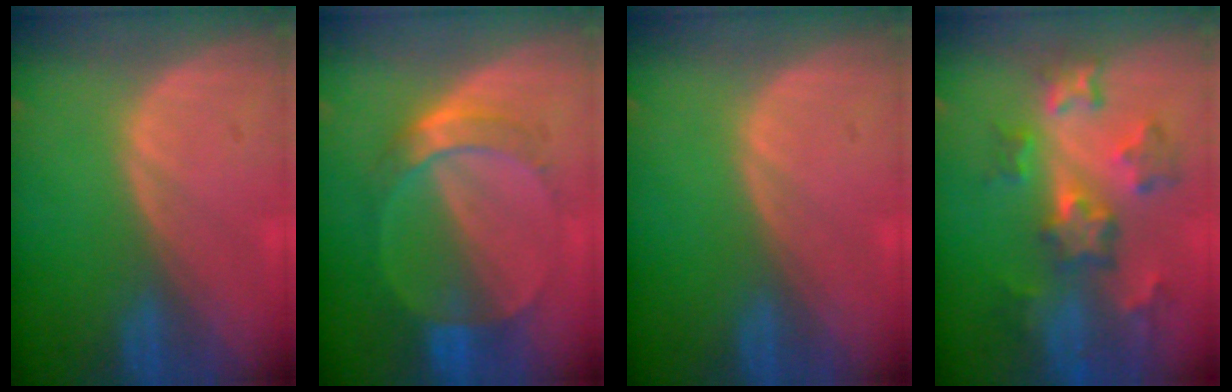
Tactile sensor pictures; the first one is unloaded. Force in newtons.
{"total": 7.1, "press": 6.3, "slide": 3.2}
{"total": 0.0}
{"total": 8.8, "press": 7.9, "slide": 3.8}